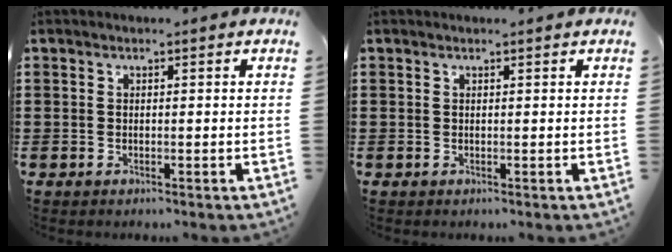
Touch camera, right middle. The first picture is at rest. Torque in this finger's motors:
{"motor_torque": [1.04, -1.10, -0.01, -0.01]}